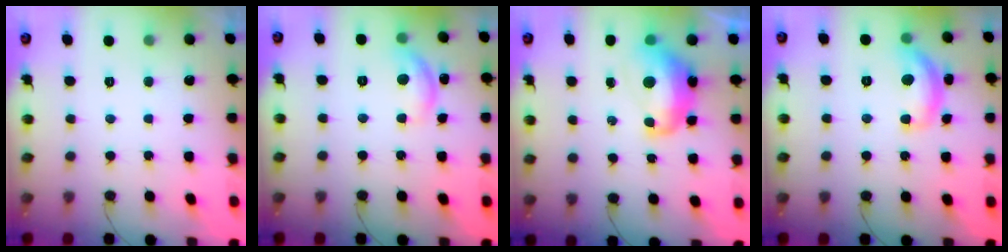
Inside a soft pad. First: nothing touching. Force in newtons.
{"total": 10.1, "press": 10.0, "slide": 0.6}
{"total": 12.2, "press": 12.1, "slide": 1.0}
{"total": 12.0, "press": 11.9, "slide": 0.8}